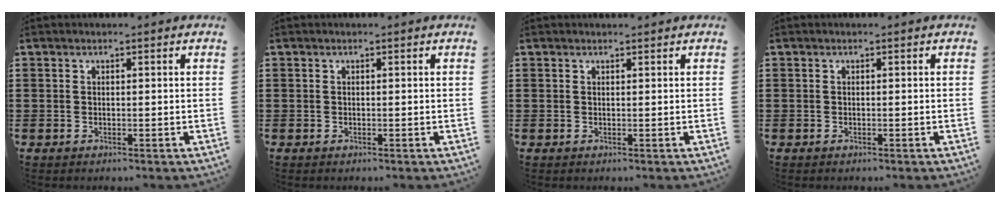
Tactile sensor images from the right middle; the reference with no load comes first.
{"total": 0.0}
{"total": 0.0}
{"total": 0.0}